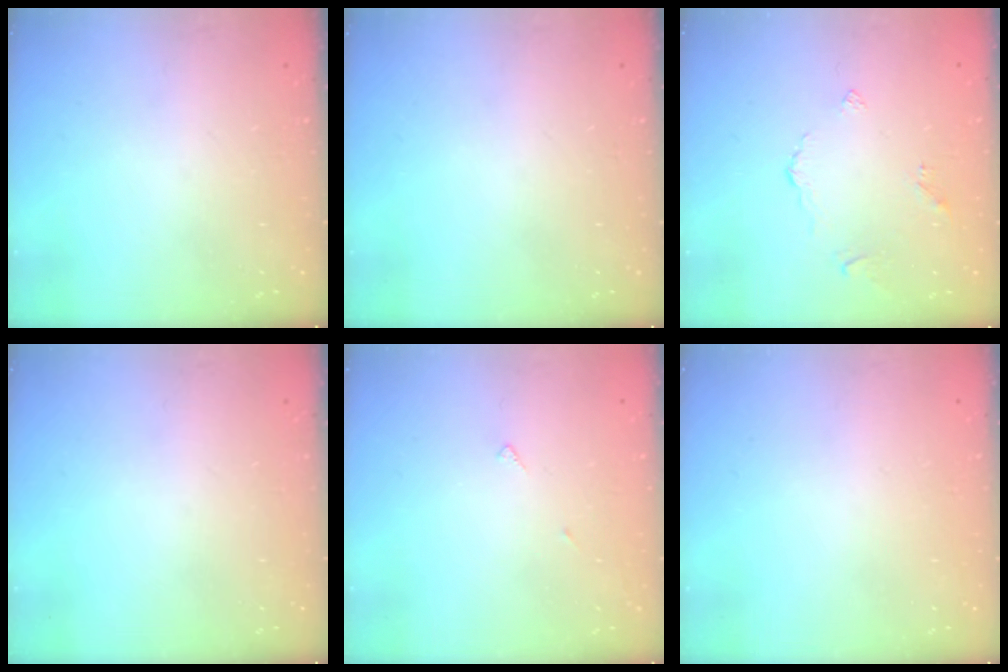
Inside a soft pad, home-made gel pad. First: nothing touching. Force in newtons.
{"total": 0.0}
{"total": 2.6, "press": 2.6, "slide": 0.5}
{"total": 0.0}
{"total": 3.7, "press": 3.7, "slide": 0.3}
{"total": 1.9, "press": 1.9, "slide": 0.1}